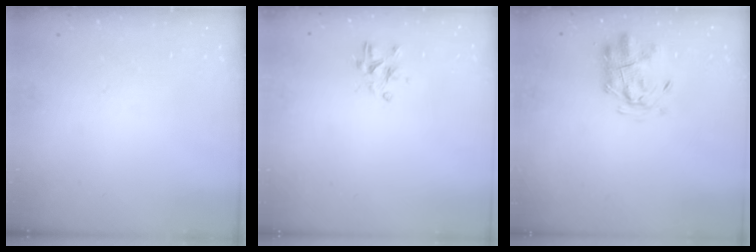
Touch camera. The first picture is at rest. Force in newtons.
{"total": 2.9, "press": 2.8, "slide": 0.6}
{"total": 2.3, "press": 2.2, "slide": 0.7}